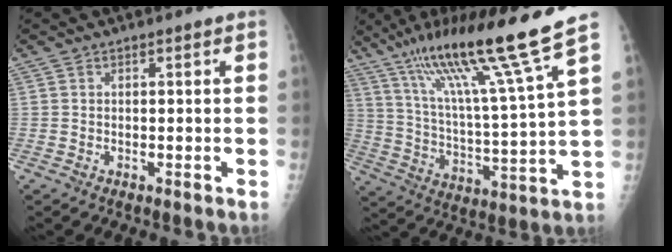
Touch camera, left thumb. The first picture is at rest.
{"total": 19.4, "force": [13.8, -0.7, 13.7], "torque": [-0.218, -0.070, 0.238]}